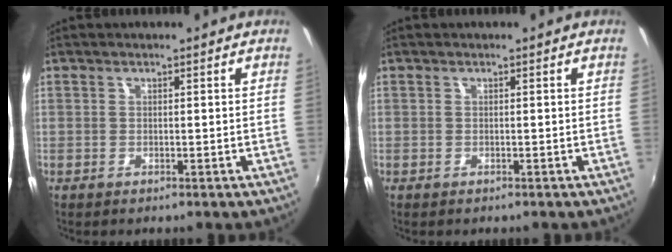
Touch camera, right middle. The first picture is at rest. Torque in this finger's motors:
{"motor_torque": [1.07, -1.07, 0.33, 0.06]}